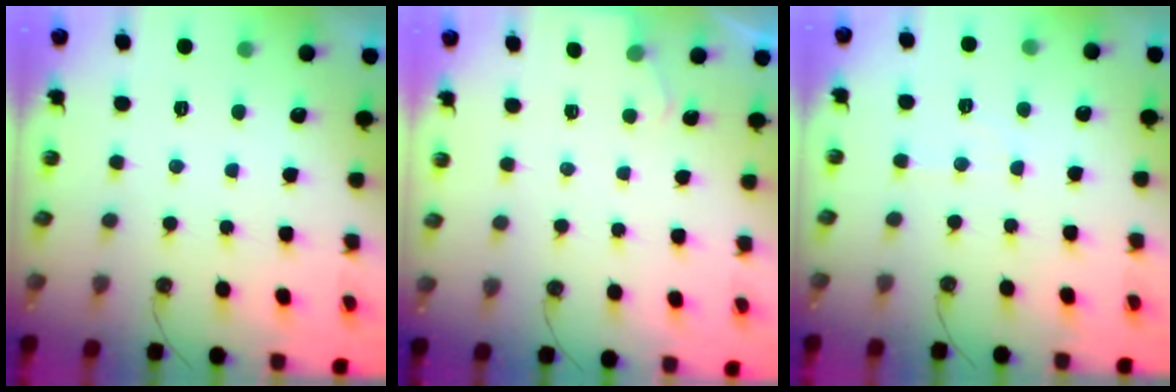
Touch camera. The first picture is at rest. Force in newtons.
{"total": 3.1, "press": 3.0, "slide": 0.5}
{"total": 4.4, "press": 4.3, "slide": 0.5}